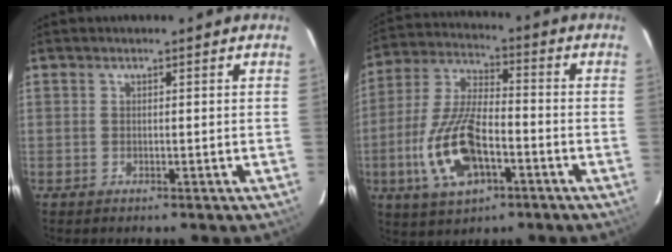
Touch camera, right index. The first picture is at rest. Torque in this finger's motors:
{"motor_torque": [1.25, -0.89, 0.73, 0.12]}